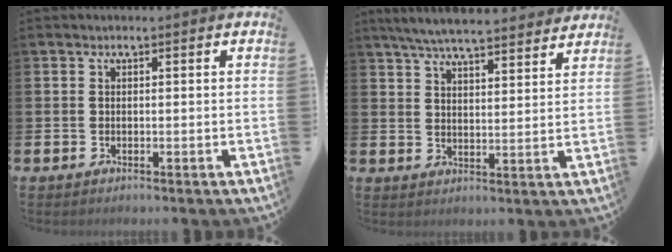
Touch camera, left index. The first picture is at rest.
{"total": 6.5, "force": [6.2, 0.6, 1.7], "torque": [-0.049, -0.034, 0.112]}